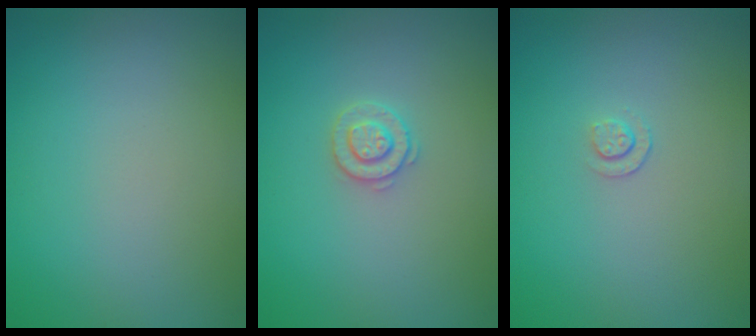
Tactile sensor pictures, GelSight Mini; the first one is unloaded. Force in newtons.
{"total": 2.0, "press": 1.9, "slide": 0.4}
{"total": 0.8, "press": 0.5, "slide": 0.7}